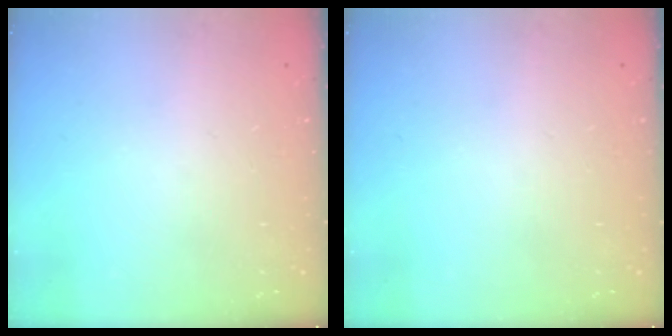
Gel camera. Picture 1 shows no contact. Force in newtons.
{"total": 0.0}